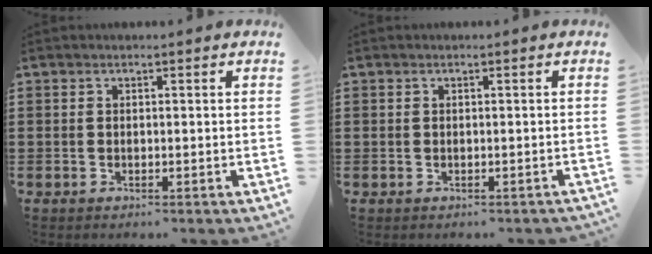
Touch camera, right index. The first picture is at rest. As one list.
[{"total": 0.7, "force": [-0.2, 0.7, 0.0], "torque": [-0.001, 0.003, -0.006]}]